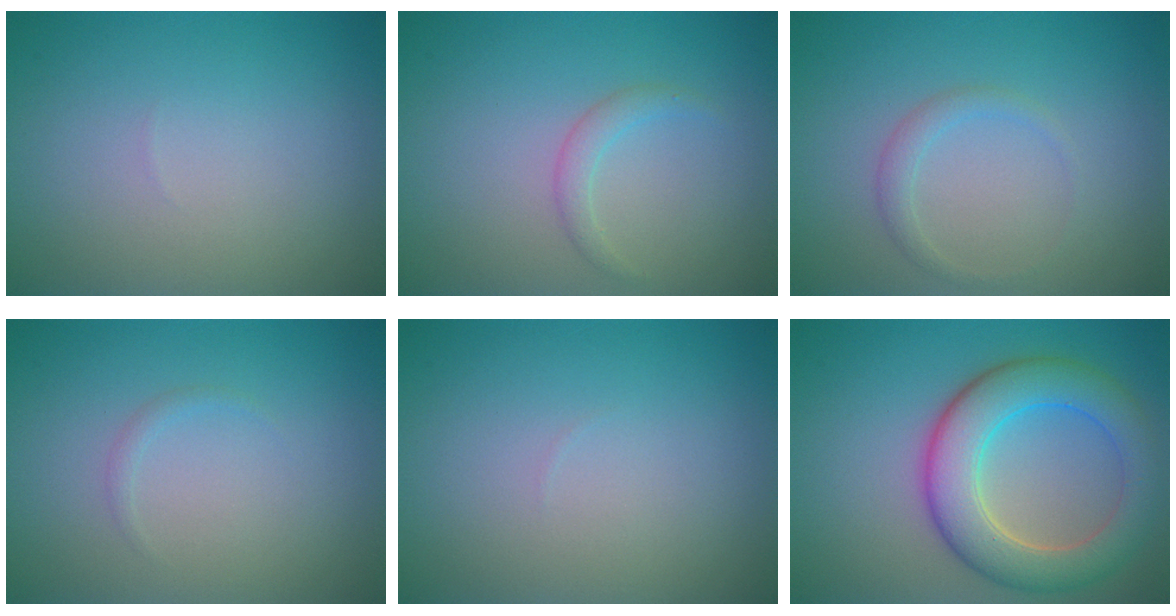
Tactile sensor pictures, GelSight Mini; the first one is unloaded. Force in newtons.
{"total": 1.3, "press": 1.3, "slide": 0.1}
{"total": 1.3, "press": 1.3, "slide": 0.0}
{"total": 0.6, "press": 0.6, "slide": 0.1}
{"total": 0.0}
{"total": 7.3, "press": 7.3, "slide": 0.4}